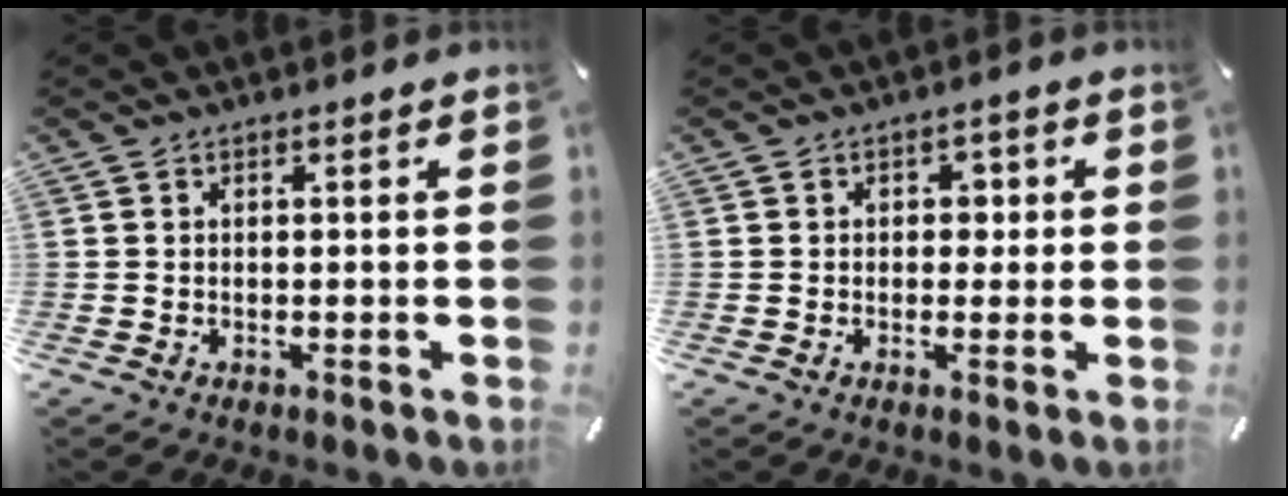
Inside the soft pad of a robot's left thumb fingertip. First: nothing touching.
{"total": 2.8, "force": [0.1, 2.2, 1.6], "torque": [-0.011, -0.001, -0.009]}